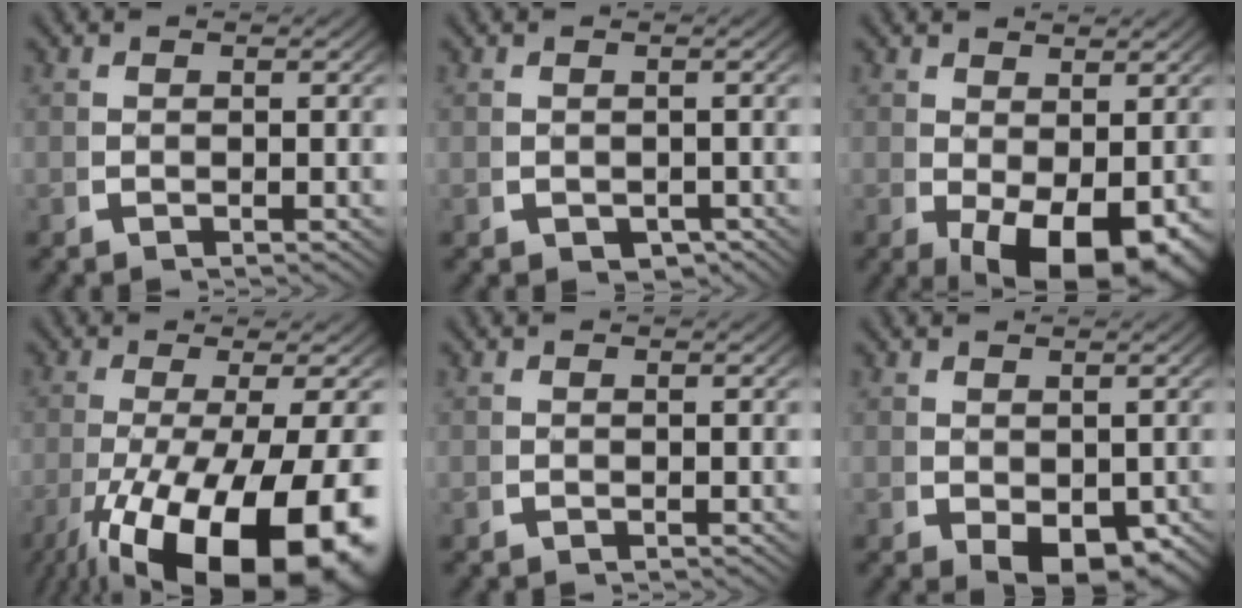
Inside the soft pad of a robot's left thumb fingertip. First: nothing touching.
{"total": 1.2, "force": [-0.7, 1.0, 0.1], "torque": [0.000, -0.013, -0.004]}
{"total": 7.1, "force": [-2.2, 4.0, 5.5], "torque": [-0.092, -0.052, -0.003]}
{"total": 15.9, "force": [-6.1, 8.4, 12.1], "torque": [-0.234, -0.072, -0.046]}
{"total": 0.0}
{"total": 3.3, "force": [-0.7, 2.1, 2.4], "torque": [-0.040, -0.031, 0.010]}